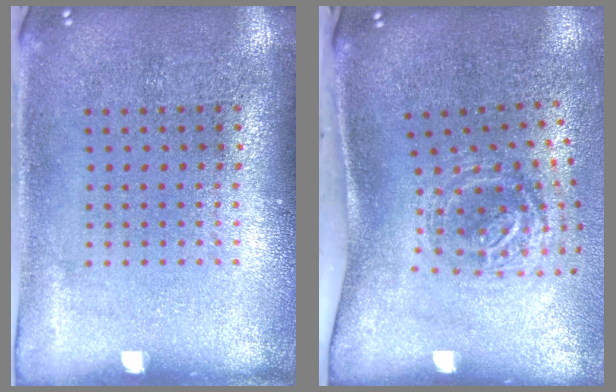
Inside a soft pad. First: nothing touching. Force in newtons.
{"total": 1.8, "press": 1.2, "slide": 1.3}